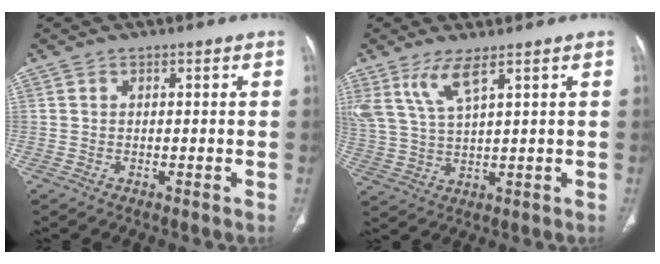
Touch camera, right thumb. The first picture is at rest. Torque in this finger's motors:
{"motor_torque": [-0.28, 0.91, 0.47, 0.57, 0.29]}